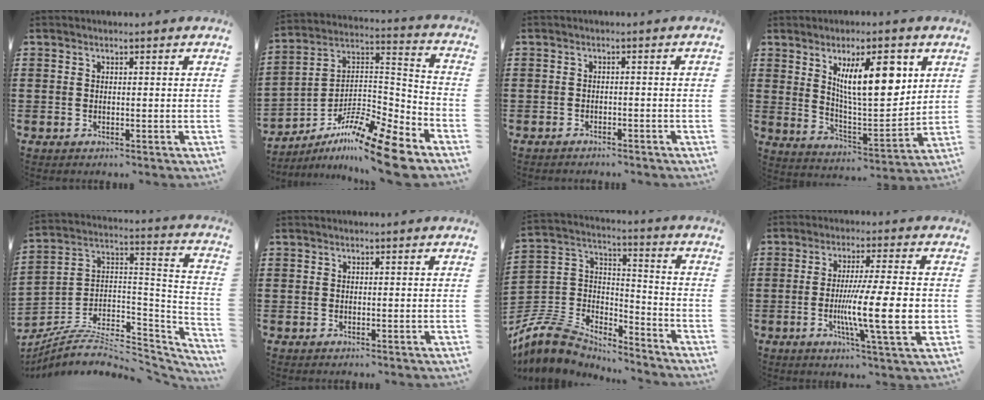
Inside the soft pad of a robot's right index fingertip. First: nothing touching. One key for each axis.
{"total": 12.5, "fx": -10.1, "fy": 1.8, "fz": 7.3, "tx": -0.126, "ty": 0.024, "tz": -0.192}
{"total": 1.4, "fx": -1.4, "fy": 0.0, "fz": 0.3, "tx": -0.008, "ty": 0.000, "tz": -0.028}
{"total": 12.5, "fx": 5.0, "fy": 4.3, "fz": 10.6, "tx": -0.171, "ty": -0.012, "tz": 0.080}
{"total": 7.4, "fx": -5.5, "fy": 2.9, "fz": 4.0, "tx": -0.078, "ty": -0.002, "tz": -0.108}
{"total": 0.0}
{"total": 8.5, "fx": -7.6, "fy": 3.2, "fz": 2.0, "tx": -0.072, "ty": 0.003, "tz": -0.158}
{"total": 13.4, "fx": -1.9, "fy": 1.5, "fz": 13.2, "tx": -0.224, "ty": -0.020, "tz": -0.038}